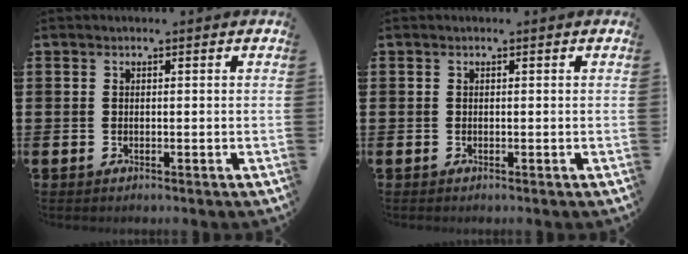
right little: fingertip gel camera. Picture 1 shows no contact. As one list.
[{"total": 0.0}]